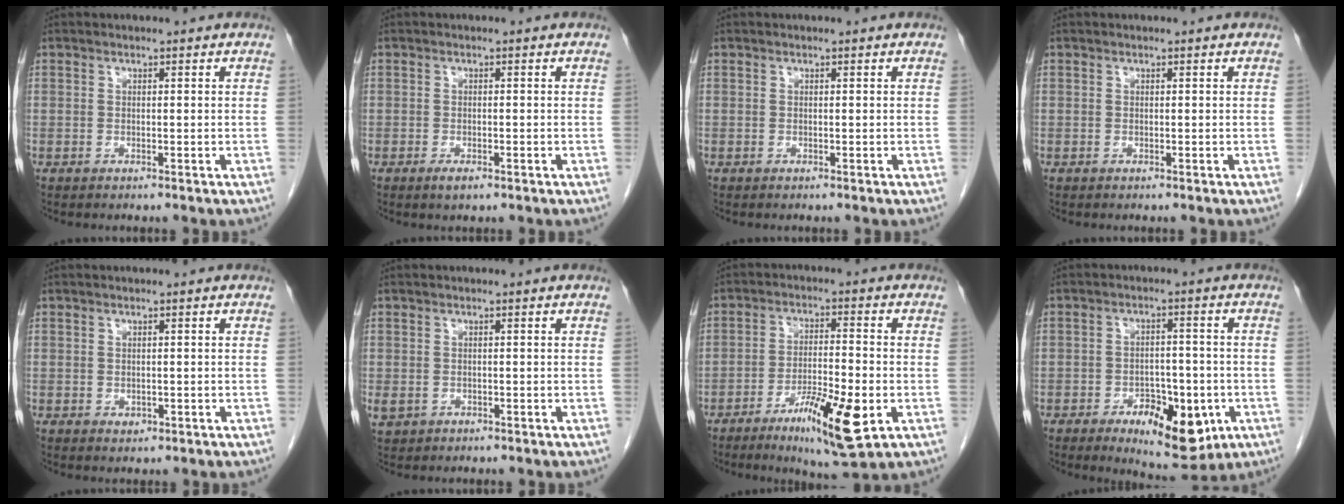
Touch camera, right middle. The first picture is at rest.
{"total": 1.7, "force": [-1.0, 0.5, 1.3], "torque": [-0.024, -0.002, -0.013]}
{"total": 0.0}
{"total": 0.0}
{"total": 0.9, "force": [-0.2, 0.6, 0.6], "torque": [-0.011, -0.002, 0.002]}
{"total": 1.8, "force": [-0.4, 1.6, 0.8], "torque": [-0.017, 0.002, 0.002]}
{"total": 11.3, "force": [-4.9, 1.6, 10.1], "torque": [-0.172, -0.019, -0.075]}
{"total": 10.9, "force": [-4.7, 4.8, 8.6], "torque": [-0.115, -0.004, -0.058]}